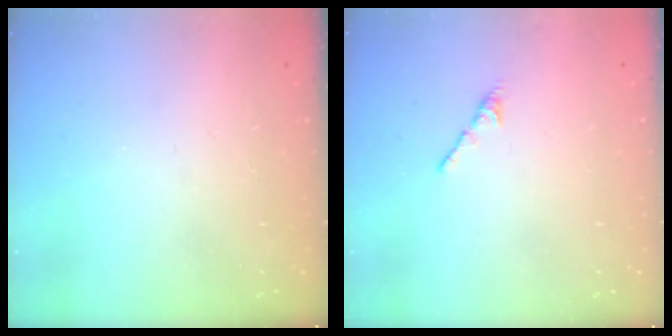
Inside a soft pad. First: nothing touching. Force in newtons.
{"total": 2.7, "press": 2.7, "slide": 0.7}